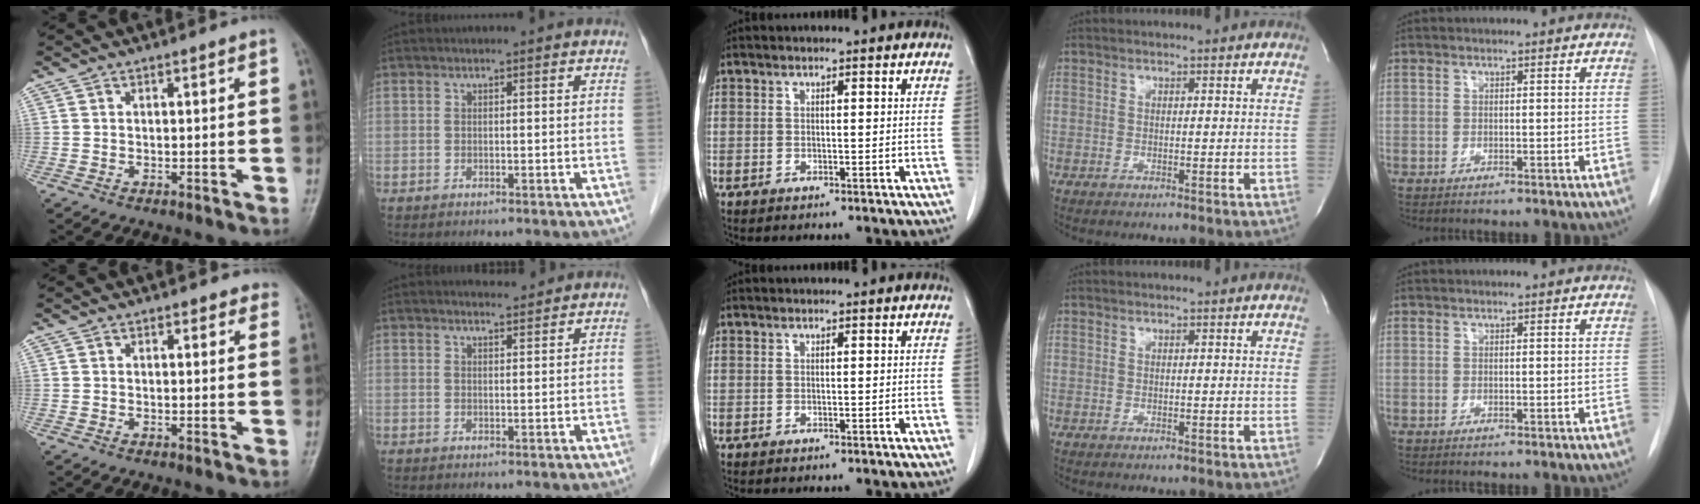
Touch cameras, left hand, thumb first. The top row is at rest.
{"thumb": {"total": 2.5, "force": [2.1, 1.3, 0.6], "torque": [0.021, -0.006, 0.010]}, "index": {"total": 2.6, "force": [2.5, 0.2, 0.4], "torque": [-0.011, 0.004, 0.041]}}